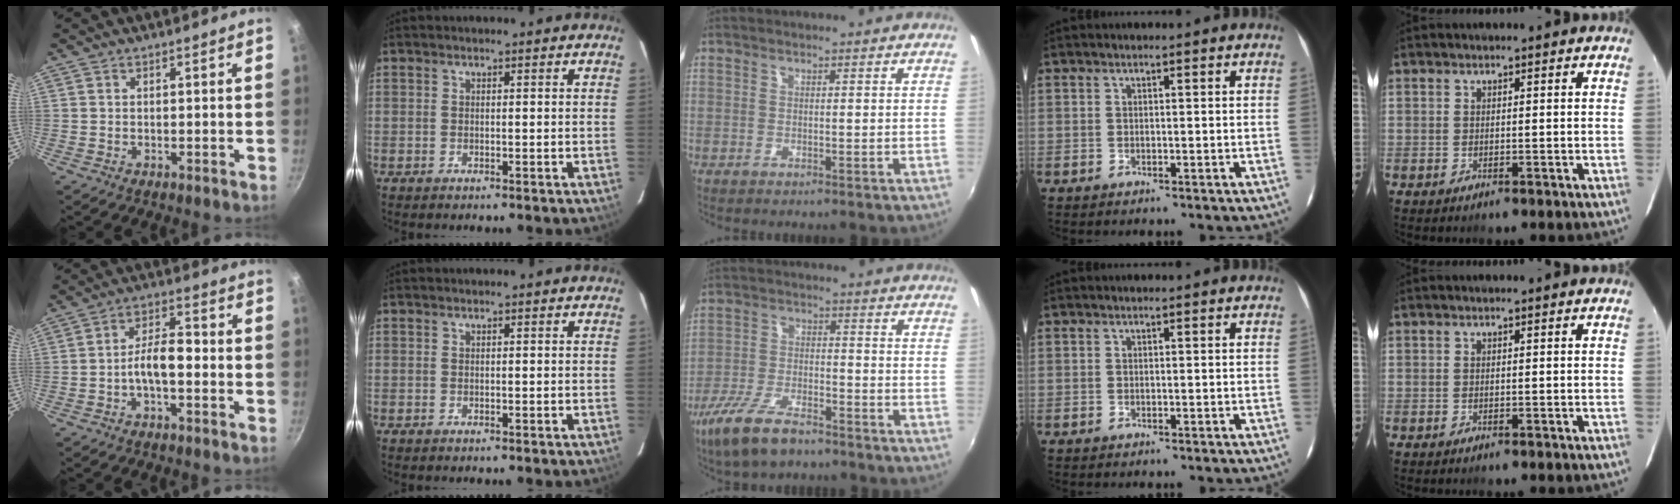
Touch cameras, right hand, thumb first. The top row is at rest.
{"thumb": {"total": 6.5, "force": [-1.8, 2.9, 5.6], "torque": [-0.086, 0.035, -0.038]}, "middle": {"total": 11.7, "force": [-8.4, 4.1, 7.0], "torque": [-0.160, -0.022, -0.156]}}